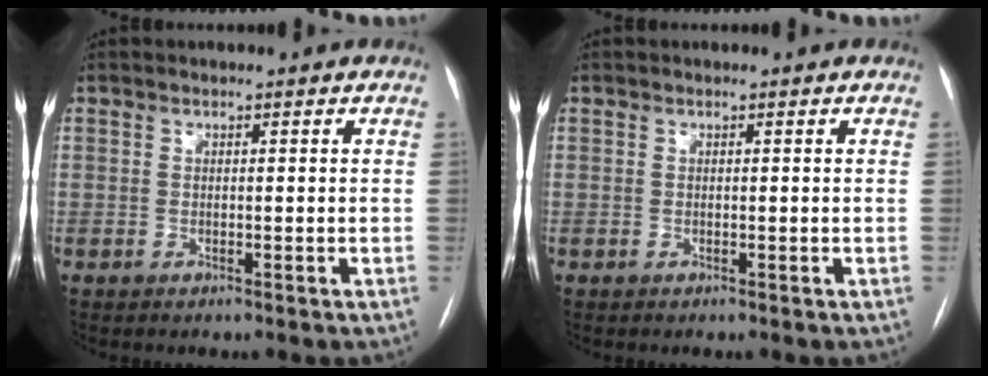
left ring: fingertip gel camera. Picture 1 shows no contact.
{"total": 0.0}